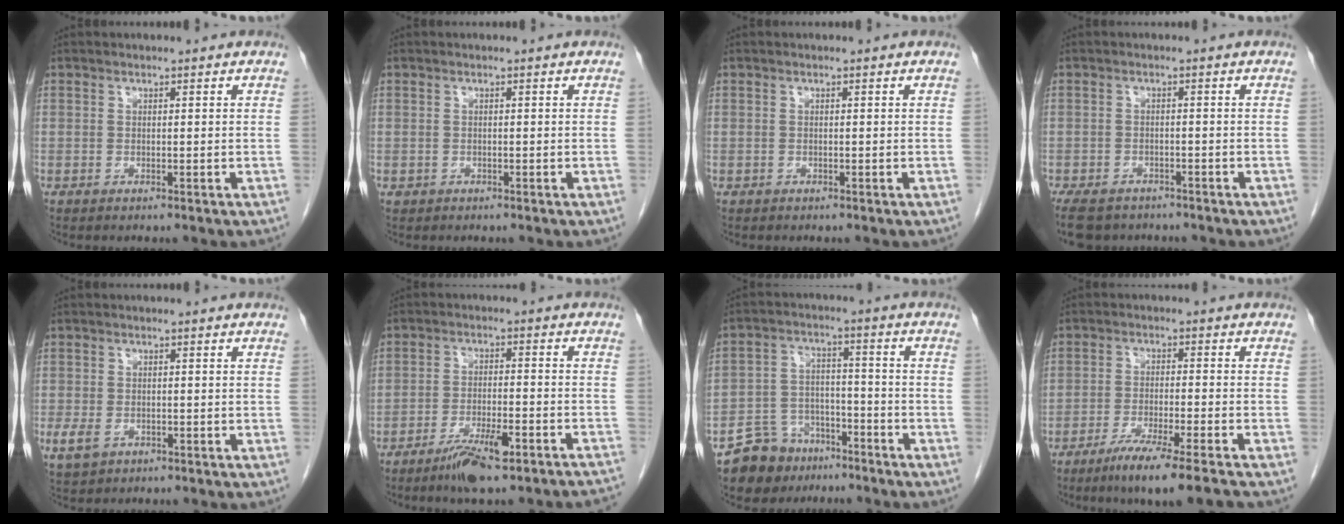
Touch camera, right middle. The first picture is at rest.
{"total": 0.6, "force": [-0.3, 0.5, 0.0], "torque": [-0.005, 0.004, -0.004]}
{"total": 0.0}
{"total": 9.1, "force": [-7.1, 4.7, 3.3], "torque": [-0.070, -0.012, -0.104]}
{"total": 3.7, "force": [-1.5, 2.6, 2.2], "torque": [-0.051, -0.006, -0.017]}
{"total": 9.7, "force": [-7.6, 0.9, 6.0], "torque": [-0.084, -0.002, -0.124]}
{"total": 9.4, "force": [-7.2, 5.8, 1.6], "torque": [-0.033, 0.026, -0.120]}
{"total": 9.0, "force": [-6.8, -0.9, 5.9], "torque": [-0.090, -0.025, -0.113]}